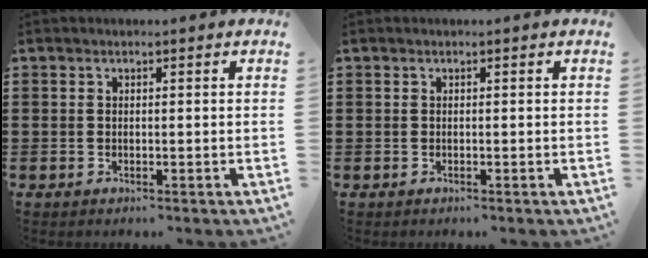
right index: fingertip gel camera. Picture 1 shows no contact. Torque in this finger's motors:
{"motor_torque": [-0.73, 0.81, -1.05, -0.21]}